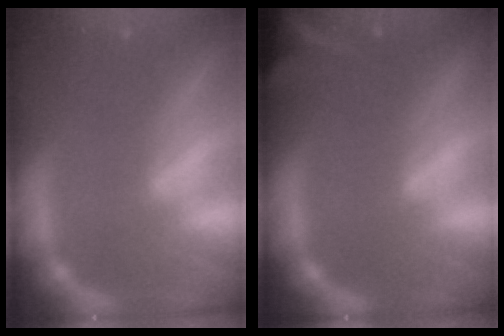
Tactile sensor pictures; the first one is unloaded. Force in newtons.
{"total": 8.9}